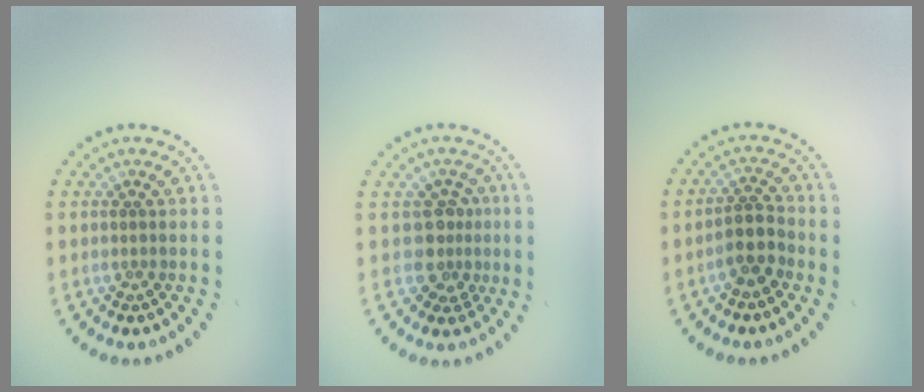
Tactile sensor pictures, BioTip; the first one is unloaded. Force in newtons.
{"total": 2.5, "press": 1.9, "slide": 1.7}
{"total": 2.6, "press": 2.4, "slide": 1.1}